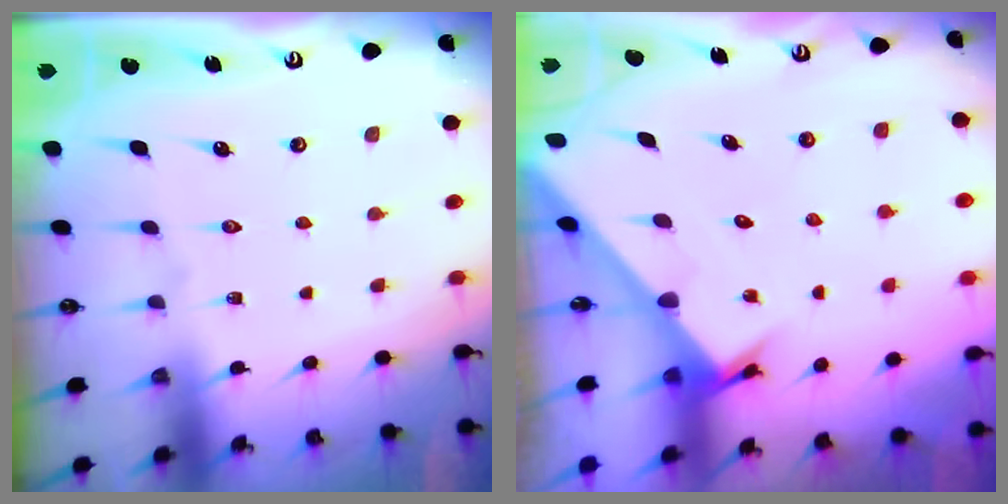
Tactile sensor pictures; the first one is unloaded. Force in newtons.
{"total": 2.3, "press": 2.3, "slide": 0.0}